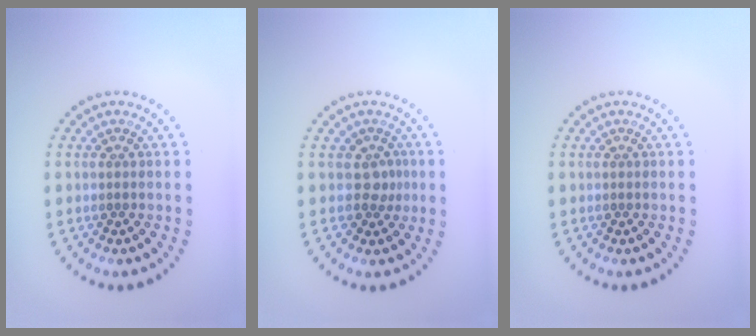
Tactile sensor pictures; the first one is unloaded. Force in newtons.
{"total": 1.9, "press": 1.4, "slide": 1.3}
{"total": 0.0}